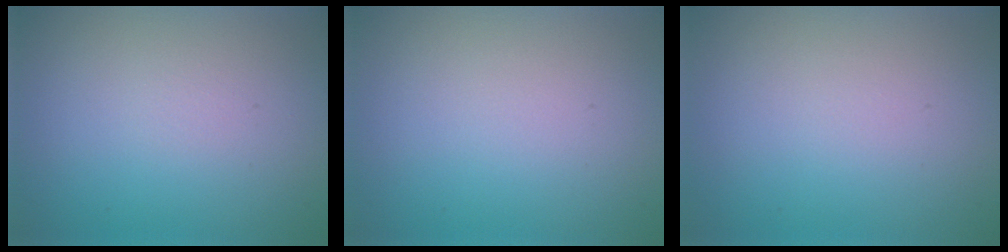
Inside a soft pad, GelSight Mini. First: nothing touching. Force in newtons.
{"total": 0.0}
{"total": 0.0}